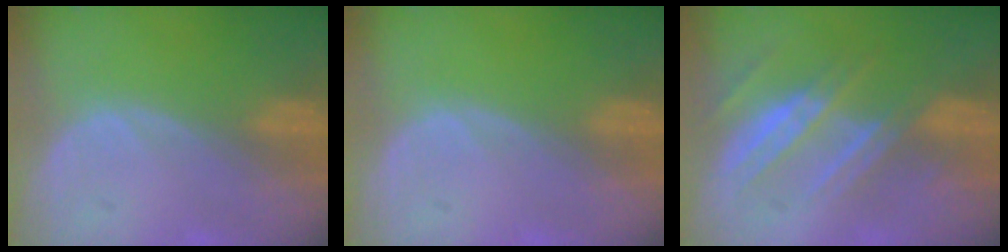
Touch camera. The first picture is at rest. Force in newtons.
{"total": 0.0}
{"total": 7.4, "press": 6.8, "slide": 3.0}